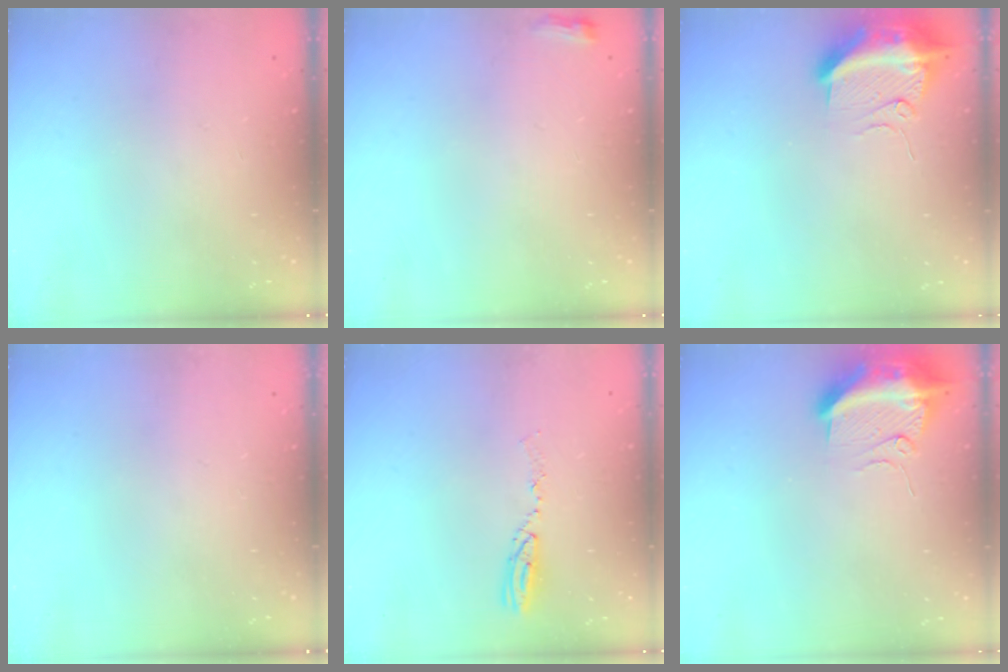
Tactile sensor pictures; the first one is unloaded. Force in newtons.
{"total": 3.5, "press": 3.4, "slide": 0.8}
{"total": 12.1, "press": 12.1, "slide": 1.3}
{"total": 0.0}
{"total": 5.4, "press": 5.3, "slide": 0.6}
{"total": 12.1, "press": 12.1, "slide": 1.3}